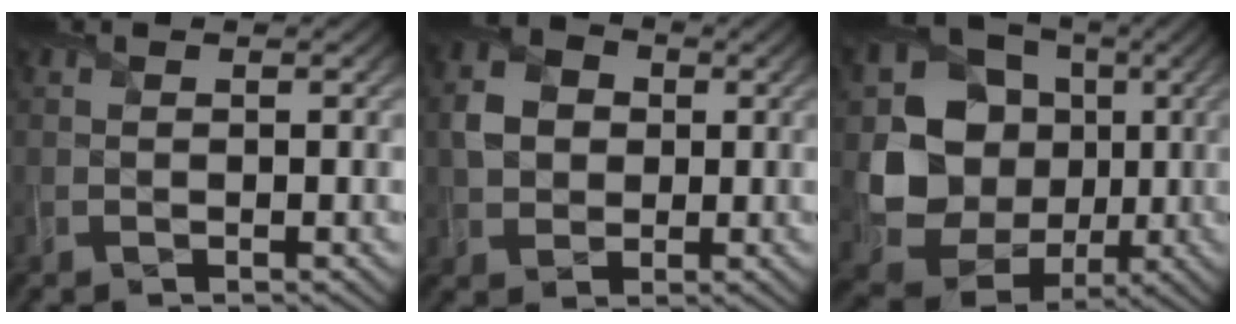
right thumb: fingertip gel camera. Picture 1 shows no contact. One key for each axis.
{"total": 4.6, "fx": 0.2, "fy": 3.8, "fz": 2.5, "tx": -0.057, "ty": 0.006, "tz": -0.005}
{"total": 14.4, "fx": -0.2, "fy": 12.7, "fz": 6.7, "tx": -0.176, "ty": -0.034, "tz": -0.004}